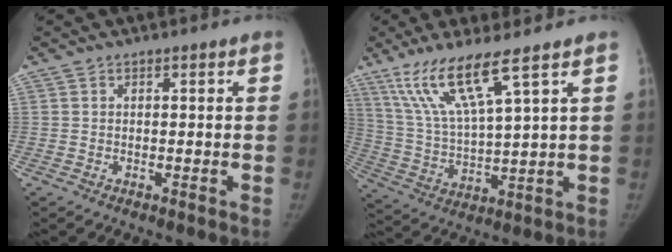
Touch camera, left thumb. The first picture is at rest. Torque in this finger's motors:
{"motor_torque": [0.16, 0.26, 1.42, -1.35, 0.15]}